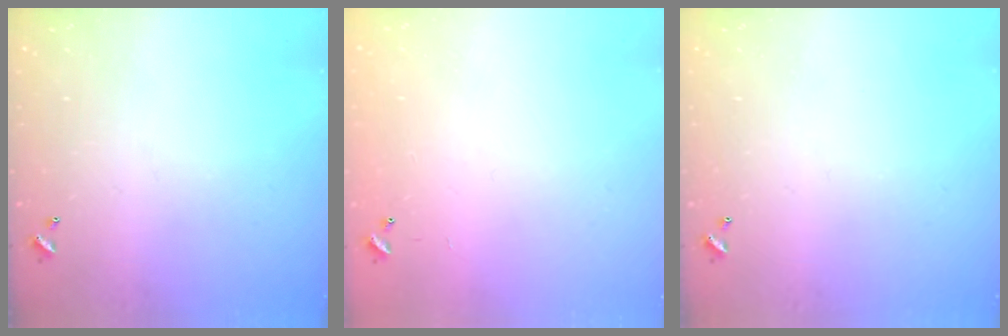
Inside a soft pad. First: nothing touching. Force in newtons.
{"total": 8.5, "press": 8.4, "slide": 0.5}
{"total": 0.0}